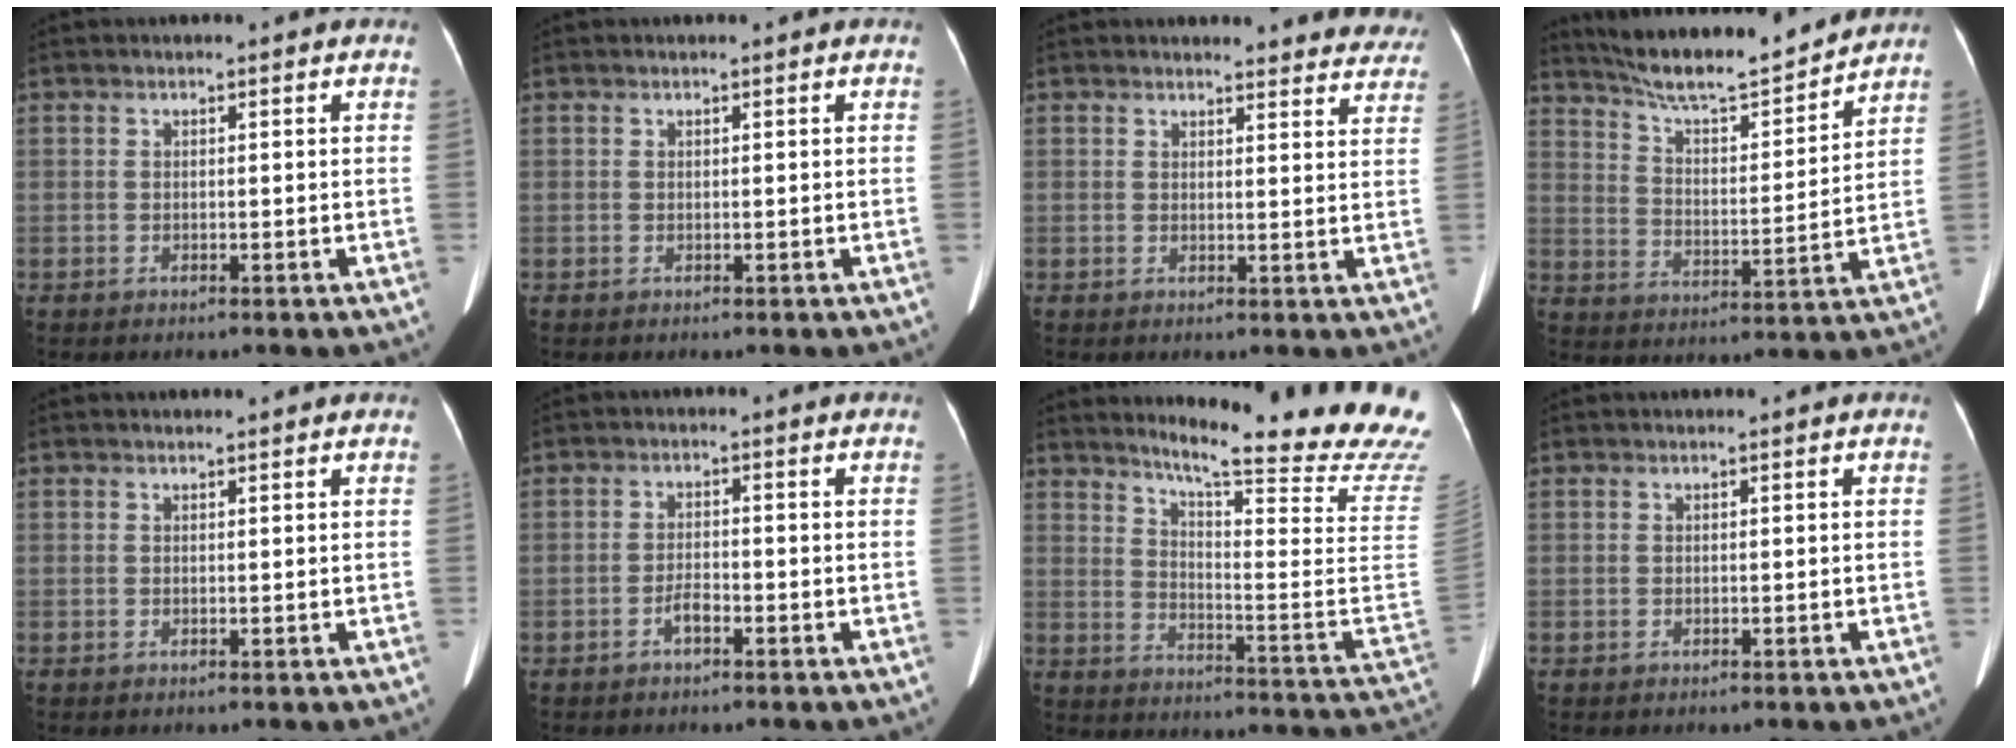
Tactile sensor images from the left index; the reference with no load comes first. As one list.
[{"total": 0.0}, {"total": 11.9, "force": [11.4, 2.7, 1.6], "torque": [0.024, -0.040, 0.094]}, {"total": 15.4, "force": [14.4, 1.0, 5.6], "torque": [-0.102, 0.000, 0.230]}, {"total": 1.0, "force": [1.0, 0.0, 0.2], "torque": [-0.011, 0.008, 0.014]}, {"total": 2.0, "force": [-1.2, 0.6, 1.5], "torque": [-0.025, 0.002, -0.022]}, {"total": 27.7, "force": [24.2, -0.6, 13.5], "torque": [-0.176, -0.148, 0.293]}, {"total": 0.0}]